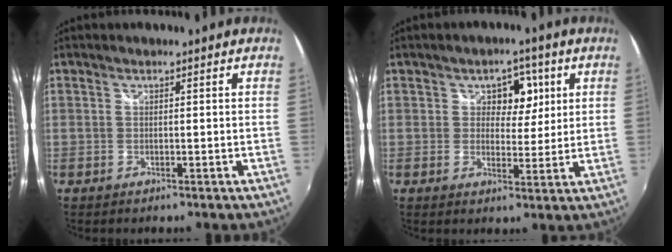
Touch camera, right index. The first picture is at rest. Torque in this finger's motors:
{"motor_torque": [0.08, 0.13, 0.04, 0.01]}